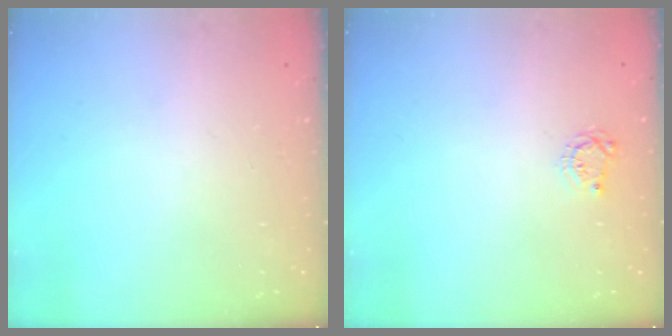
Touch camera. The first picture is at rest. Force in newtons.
{"total": 4.2, "press": 4.2, "slide": 0.5}